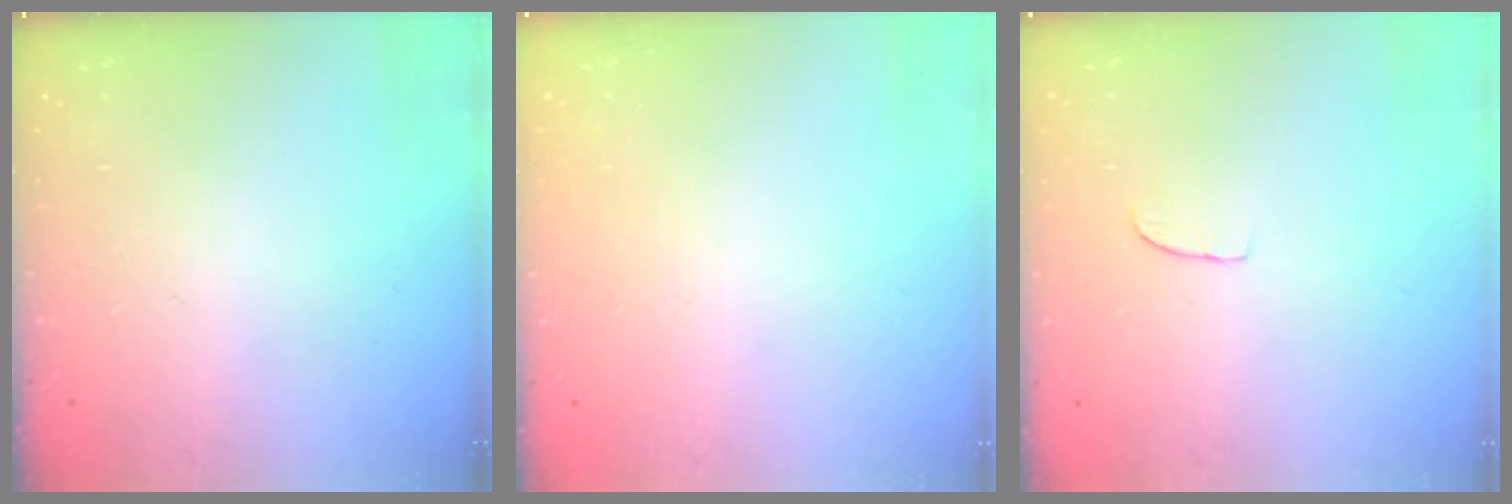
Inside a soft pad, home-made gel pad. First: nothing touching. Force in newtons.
{"total": 0.0}
{"total": 4.7, "press": 4.7, "slide": 0.3}